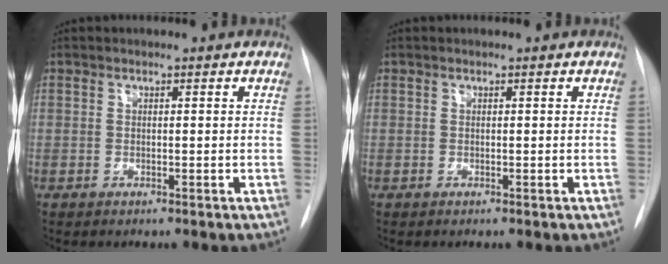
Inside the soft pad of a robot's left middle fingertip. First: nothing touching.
{"total": 0.0}